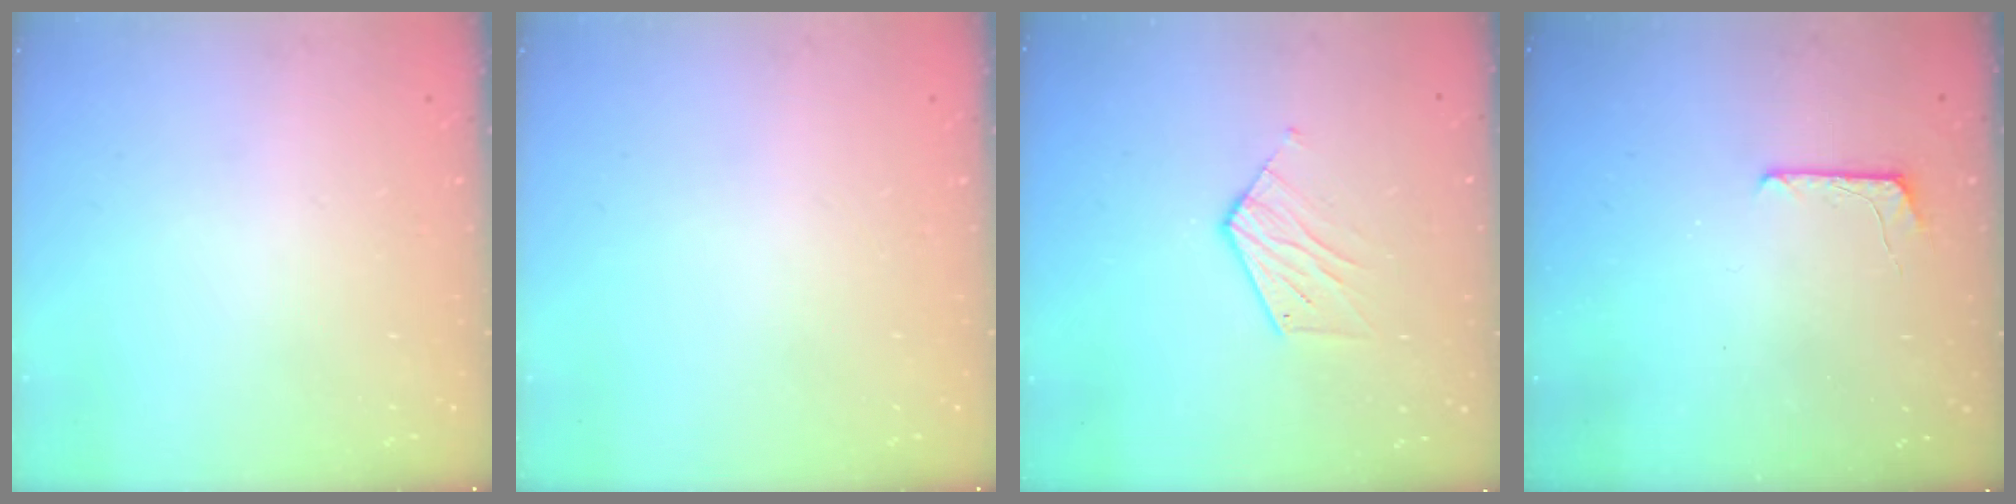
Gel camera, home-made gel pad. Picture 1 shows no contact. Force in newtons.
{"total": 0.0}
{"total": 8.0, "press": 8.0, "slide": 0.4}
{"total": 5.3, "press": 5.3, "slide": 0.5}